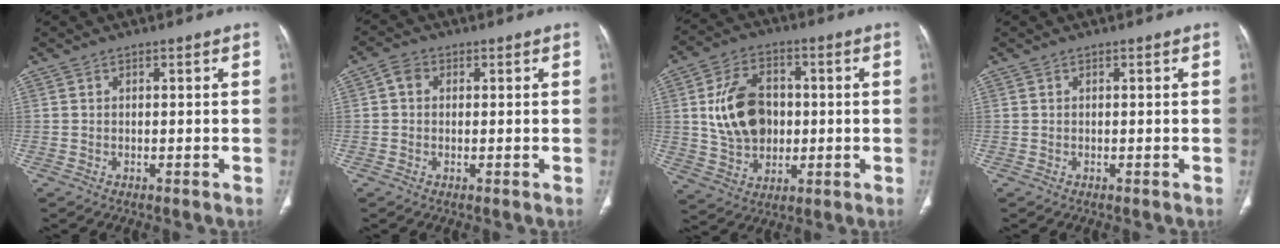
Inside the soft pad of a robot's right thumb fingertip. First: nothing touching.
{"total": 2.7, "force": [0.5, 2.2, 1.5], "torque": [-0.014, 0.006, 0.004]}
{"total": 14.1, "force": [1.0, 10.4, 9.5], "torque": [-0.143, 0.007, 0.024]}
{"total": 0.0}